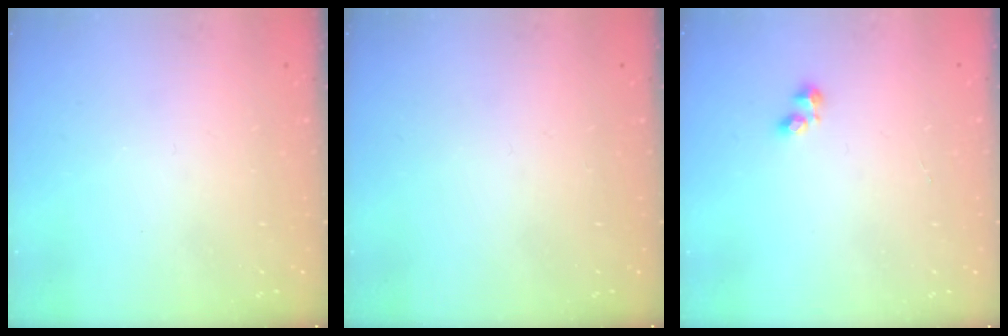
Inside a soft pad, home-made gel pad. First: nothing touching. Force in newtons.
{"total": 0.0}
{"total": 2.2, "press": 2.1, "slide": 0.7}